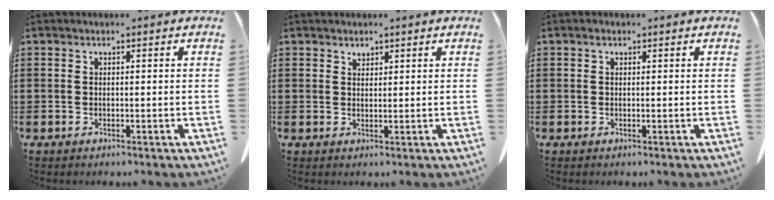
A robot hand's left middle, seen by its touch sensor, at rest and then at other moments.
{"total": 1.4, "force": [1.3, 0.4, 0.2], "torque": [0.002, -0.007, 0.025]}
{"total": 0.6, "force": [0.3, 0.3, 0.4], "torque": [-0.010, 0.001, 0.006]}